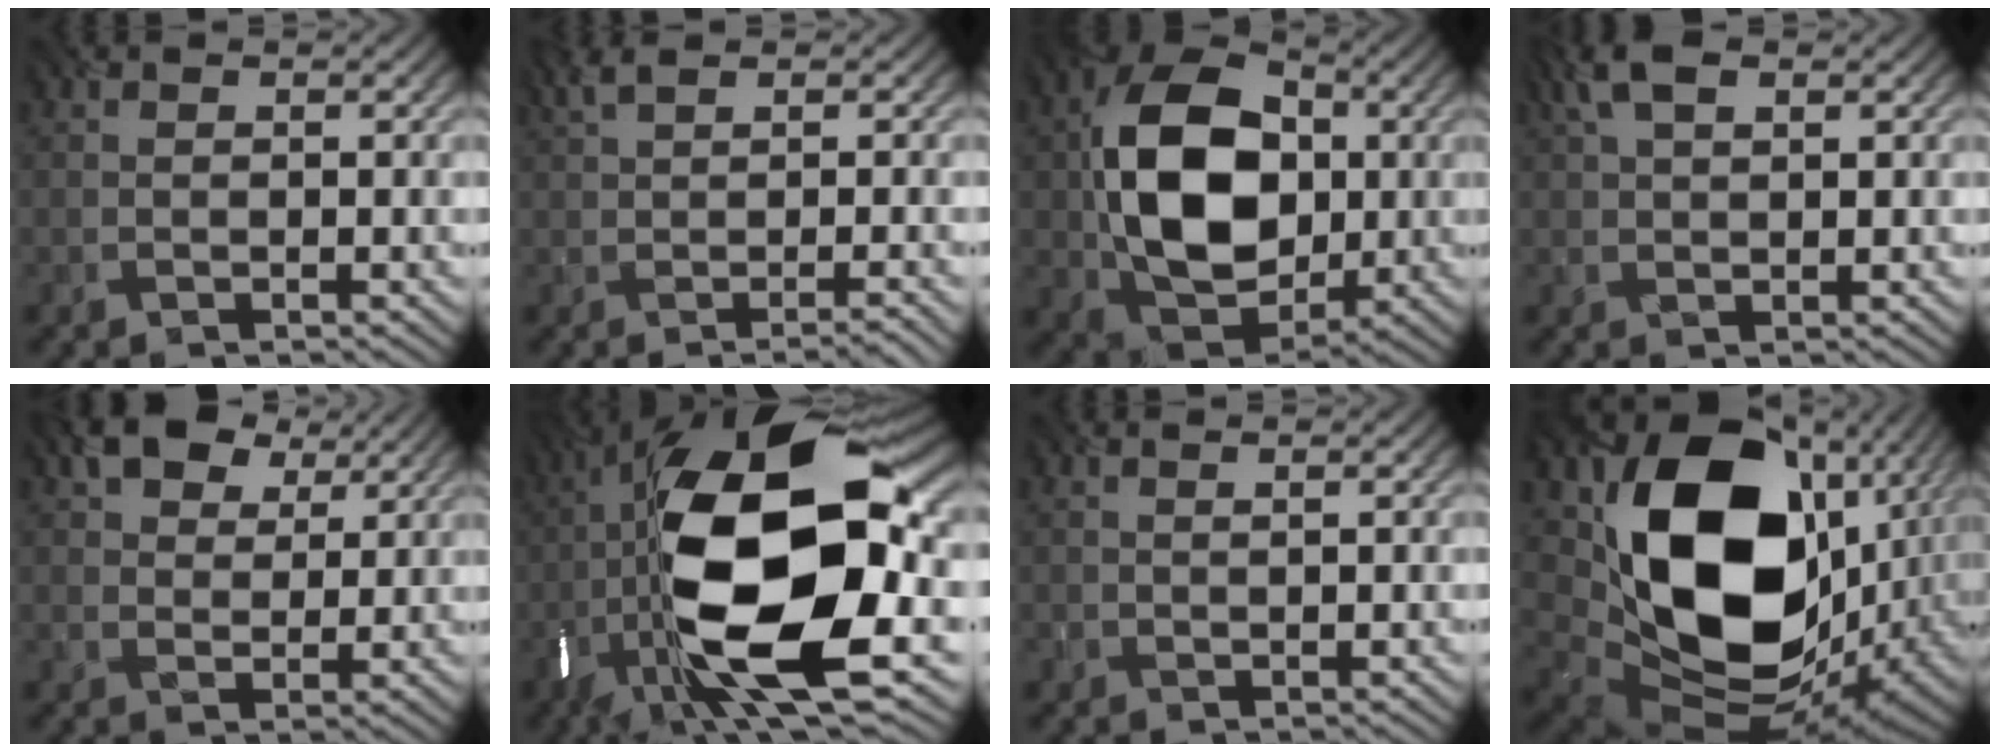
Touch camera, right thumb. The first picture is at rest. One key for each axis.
{"total": 3.4, "fx": 0.2, "fy": 0.6, "fz": 3.3, "tx": -0.050, "ty": 0.013, "tz": 0.000}
{"total": 13.7, "fx": 0.5, "fy": 10.1, "fz": 9.1, "tx": -0.180, "ty": 0.007, "tz": 0.013}
{"total": 3.5, "fx": 2.1, "fy": 1.7, "fz": 2.3, "tx": -0.057, "ty": 0.012, "tz": 0.041}
{"total": 6.0, "fx": 4.0, "fy": 3.8, "fz": 2.3, "tx": -0.043, "ty": 0.005, "tz": 0.072}
{"total": 19.8, "fx": -2.5, "fy": 8.5, "fz": 17.7, "tx": -0.356, "ty": 0.009, "tz": -0.055}
{"total": 0.0}
{"total": 19.6, "fx": 3.4, "fy": 14.7, "fz": 12.5, "tx": -0.297, "ty": -0.055, "tz": 0.096}